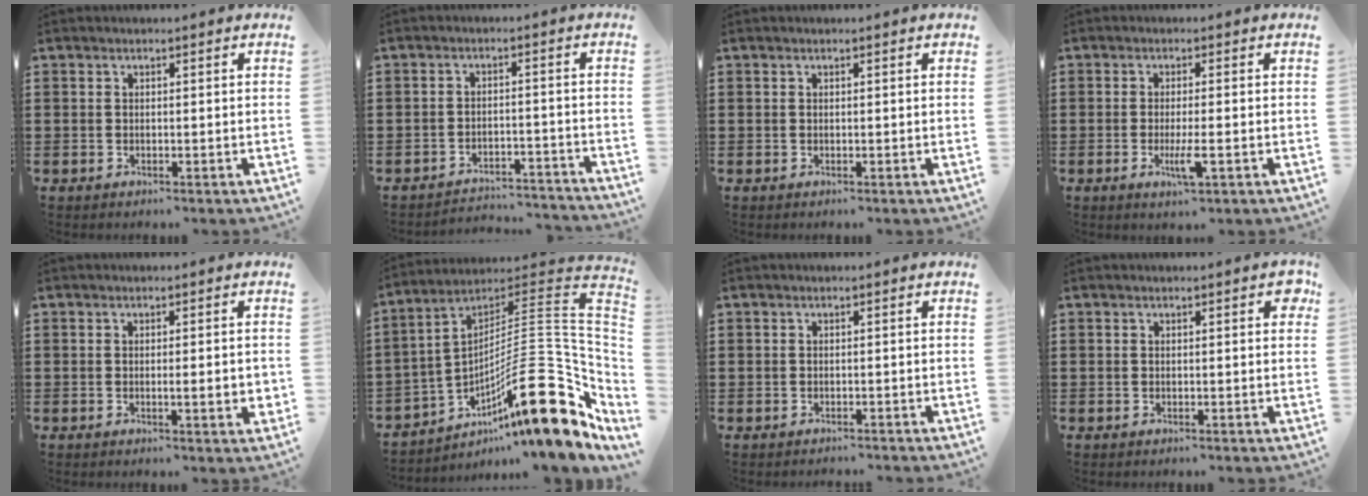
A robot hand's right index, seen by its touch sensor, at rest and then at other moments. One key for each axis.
{"total": 3.7, "fx": -3.6, "fy": 0.6, "fz": 0.2, "tx": -0.009, "ty": 0.002, "tz": -0.076}
{"total": 0.0}
{"total": 4.1, "fx": -1.5, "fy": 0.4, "fz": 3.8, "tx": -0.076, "ty": -0.013, "tz": -0.028}
{"total": 3.0, "fx": -0.3, "fy": 0.5, "fz": 2.9, "tx": -0.048, "ty": -0.001, "tz": -0.006}
{"total": 21.5, "fx": -9.0, "fy": 5.5, "fz": 18.8, "tx": -0.295, "ty": 0.009, "tz": -0.154}
{"total": 0.8, "fx": -0.7, "fy": 0.4, "fz": -0.1, "tx": 0.001, "ty": 0.004, "tz": -0.016}
{"total": 1.0, "fx": 0.3, "fy": 0.4, "fz": 0.8, "tx": -0.009, "ty": 0.003, "tz": 0.002}